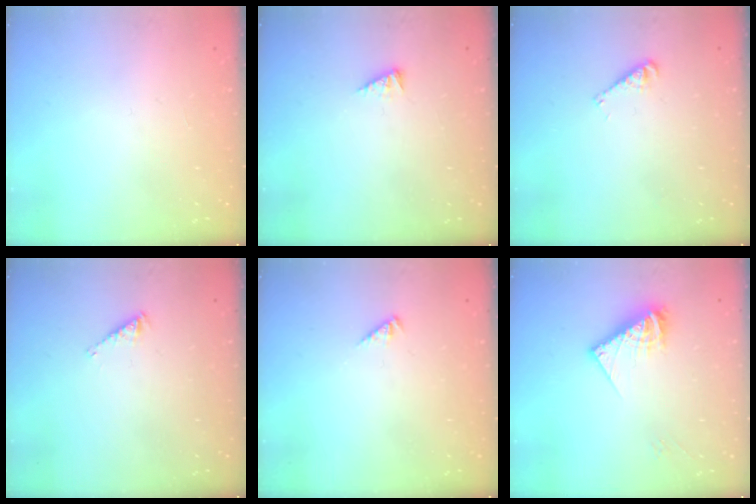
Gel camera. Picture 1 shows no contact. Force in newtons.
{"total": 2.2, "press": 2.2, "slide": 0.3}
{"total": 2.9, "press": 2.9, "slide": 0.3}
{"total": 2.6, "press": 2.6, "slide": 0.4}
{"total": 1.3, "press": 1.3, "slide": 0.4}
{"total": 10.4, "press": 10.4, "slide": 0.8}